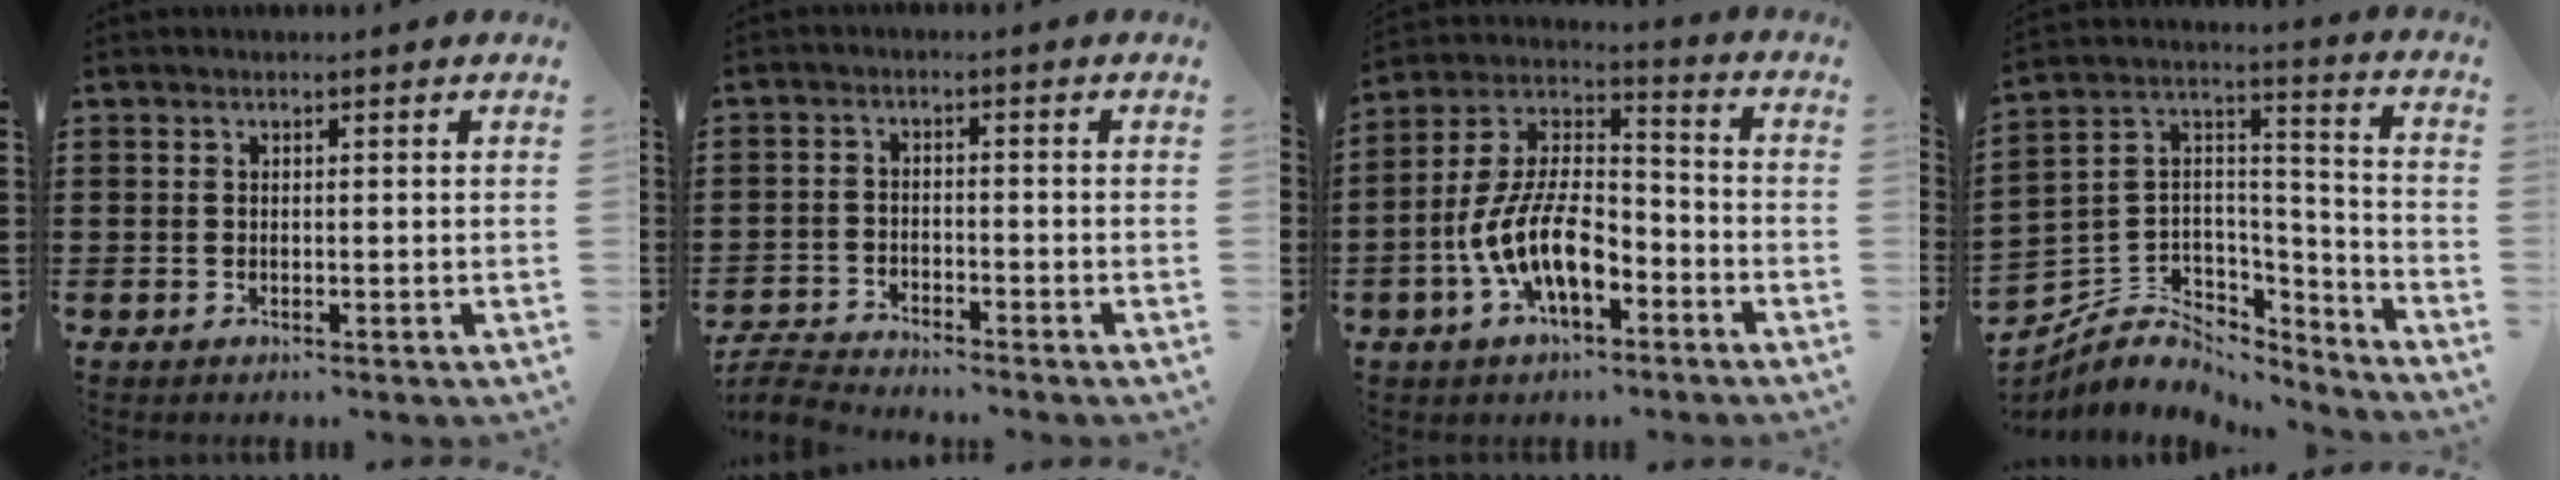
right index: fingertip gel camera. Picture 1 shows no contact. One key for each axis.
{"total": 3.6, "fx": -3.6, "fy": 0.2, "fz": 0.1, "tx": -0.012, "ty": -0.002, "tz": -0.078}
{"total": 11.6, "fx": -4.9, "fy": 5.3, "fz": 9.0, "tx": -0.201, "ty": 0.001, "tz": -0.095}
{"total": 5.3, "fx": -3.6, "fy": 3.8, "fz": 0.9, "tx": -0.038, "ty": -0.009, "tz": -0.071}